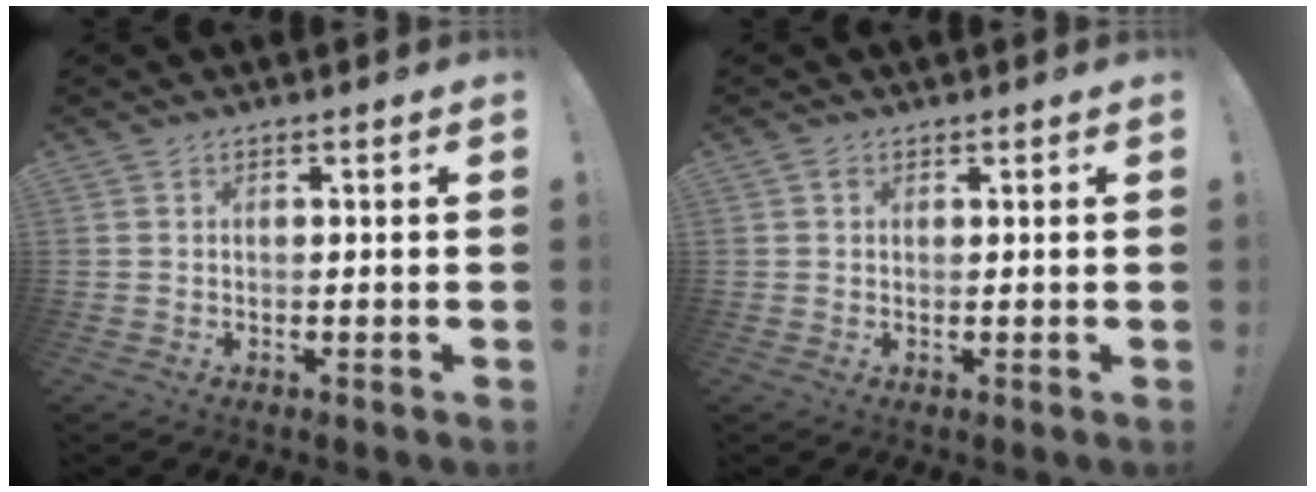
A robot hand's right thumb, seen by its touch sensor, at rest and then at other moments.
{"total": 1.0, "force": [0.8, 0.5, 0.3], "torque": [0.001, -0.003, 0.013]}